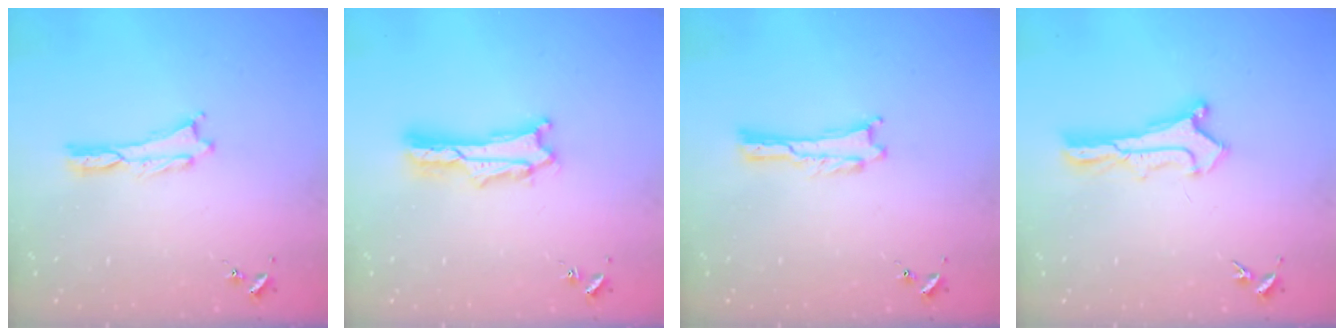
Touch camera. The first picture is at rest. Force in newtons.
{"total": 2.1, "press": 2.1, "slide": 0.3}
{"total": 0.0}
{"total": 1.1, "press": 1.1, "slide": 0.1}